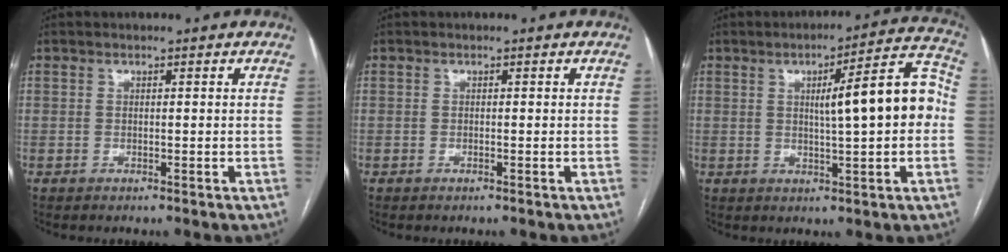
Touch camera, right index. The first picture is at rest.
{"total": 0.0}
{"total": 11.7, "force": [0.7, 1.6, 11.6], "torque": [-0.151, 0.034, 0.009]}